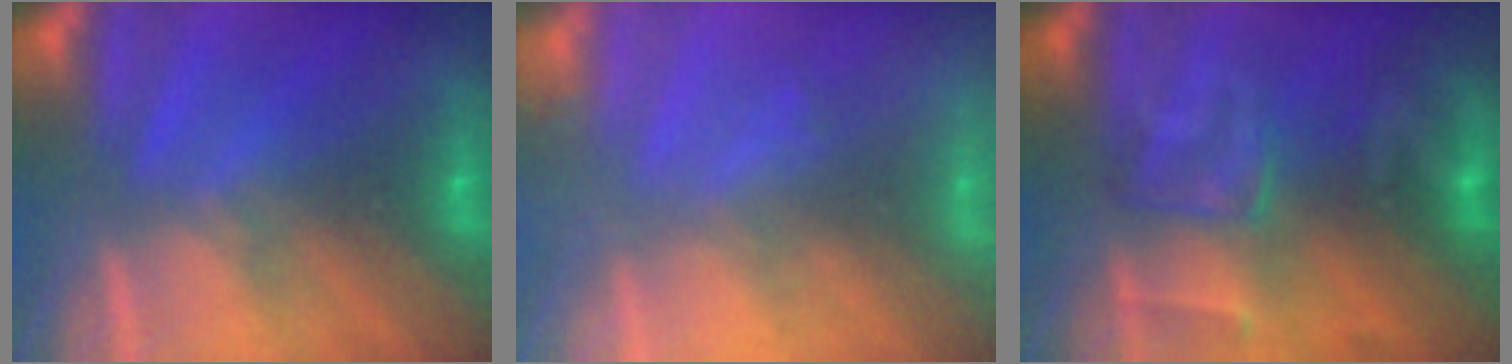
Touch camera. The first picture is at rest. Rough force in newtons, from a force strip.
{"total": 1.6}
{"total": 2.8}